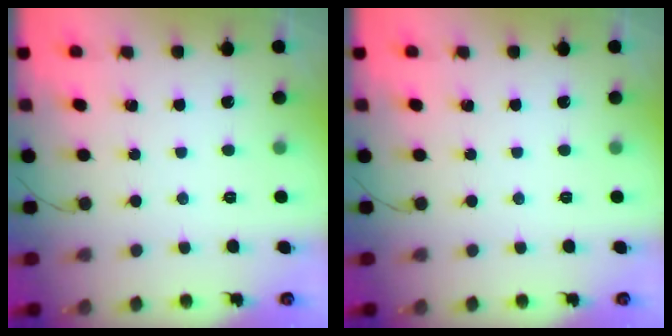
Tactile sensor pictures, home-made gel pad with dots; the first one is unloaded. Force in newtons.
{"total": 0.0}